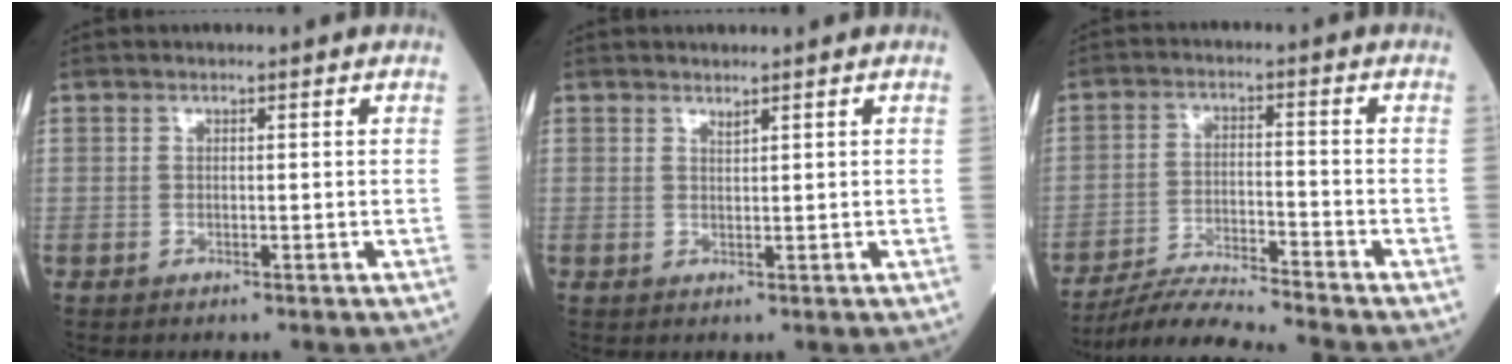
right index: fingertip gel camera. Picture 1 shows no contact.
{"total": 0.7, "force": [0.7, 0.0, 0.3], "torque": [-0.007, -0.006, 0.013]}
{"total": 8.1, "force": [-7.7, -1.9, 1.7], "torque": [-0.028, -0.014, -0.144]}